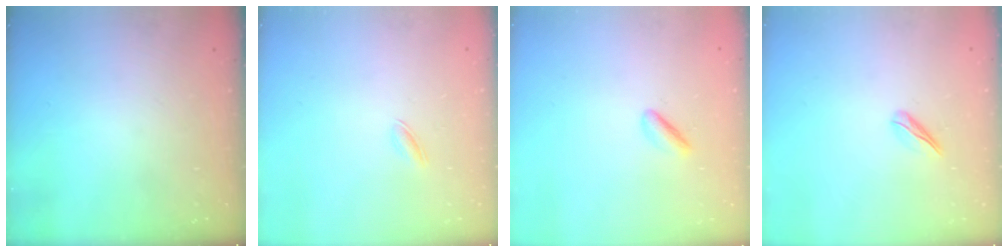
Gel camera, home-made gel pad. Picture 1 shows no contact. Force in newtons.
{"total": 2.3, "press": 2.2, "slide": 0.7}
{"total": 2.2, "press": 1.9, "slide": 1.2}
{"total": 3.5, "press": 3.4, "slide": 0.9}